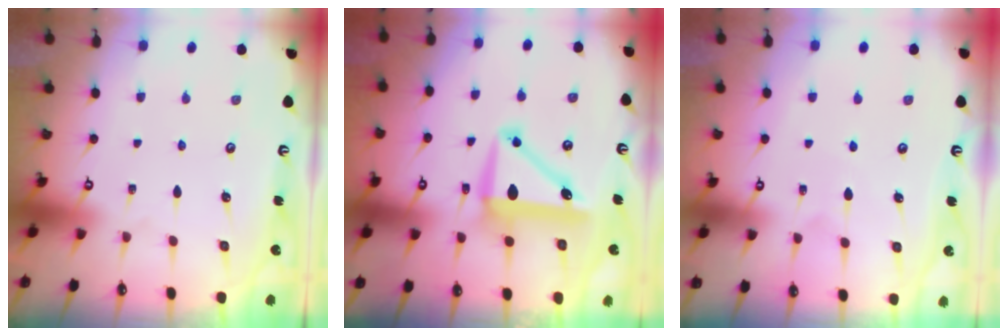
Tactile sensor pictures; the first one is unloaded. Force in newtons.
{"total": 9.2, "press": 9.0, "slide": 1.8}
{"total": 4.3, "press": 4.2, "slide": 0.4}